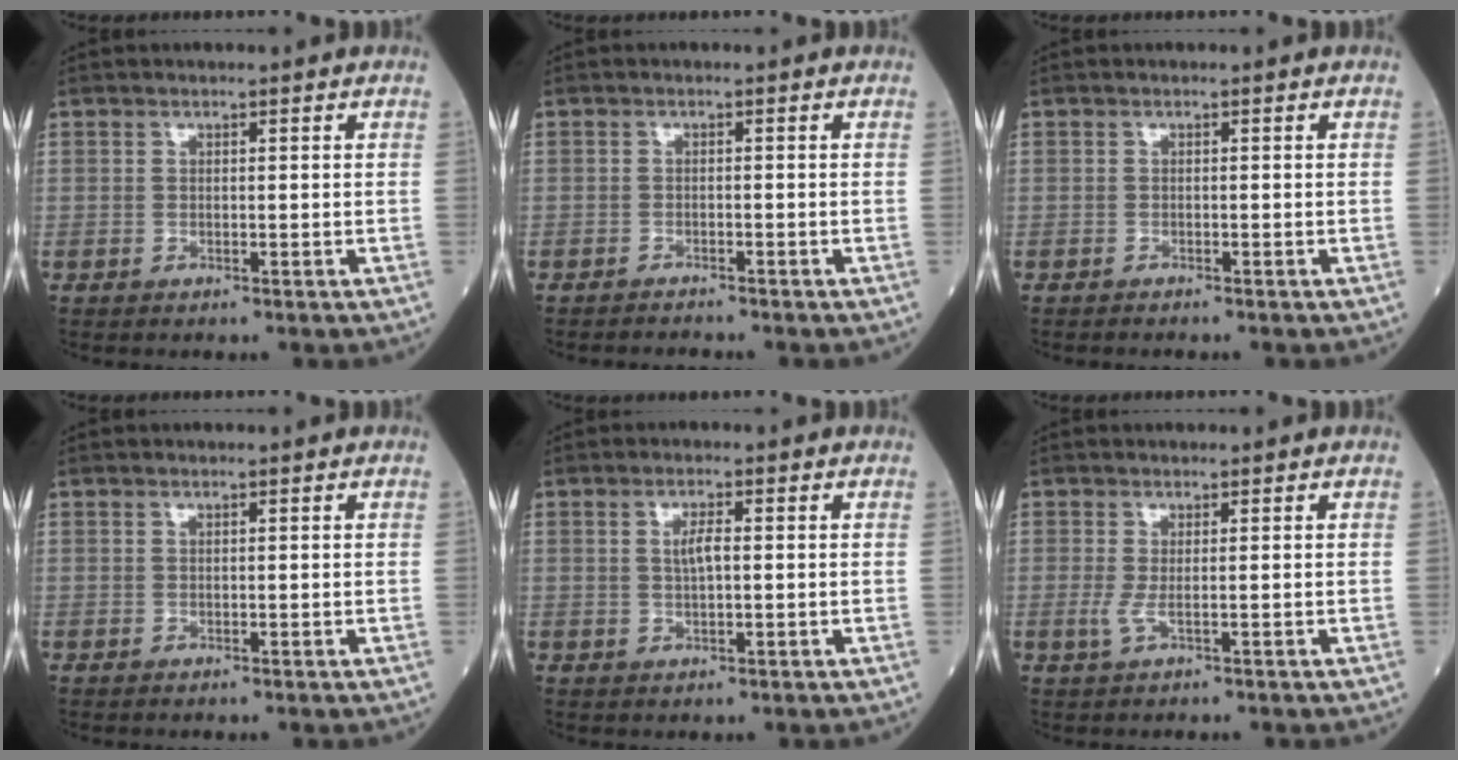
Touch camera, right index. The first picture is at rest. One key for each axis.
{"total": 1.5, "fx": -1.4, "fy": -0.4, "fz": -0.2, "tx": -0.003, "ty": -0.009, "tz": -0.021}
{"total": 0.9, "fx": -0.8, "fy": -0.2, "fz": 0.3, "tx": -0.010, "ty": -0.004, "tz": -0.012}
{"total": 0.0}
{"total": 2.5, "fx": 0.3, "fy": 0.6, "fz": 2.4, "tx": -0.047, "ty": 0.002, "tz": 0.006}
{"total": 1.5, "fx": -0.2, "fy": -0.3, "fz": 1.4, "tx": -0.042, "ty": -0.007, "tz": -0.003}